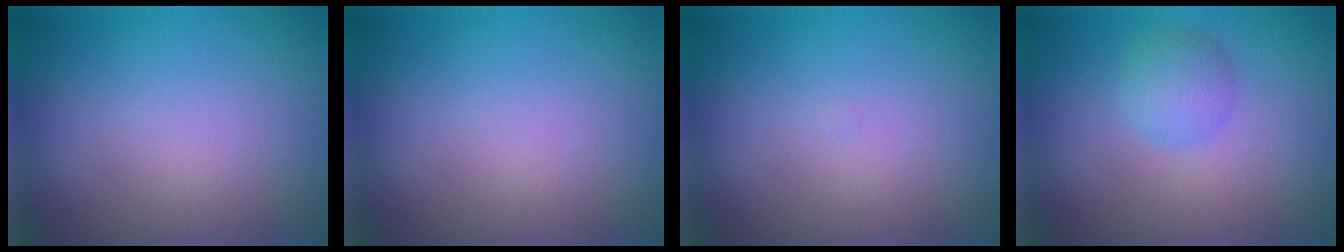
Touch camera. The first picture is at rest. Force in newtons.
{"total": 0.0}
{"total": 0.0}
{"total": 2.2, "press": 2.2, "slide": 0.0}